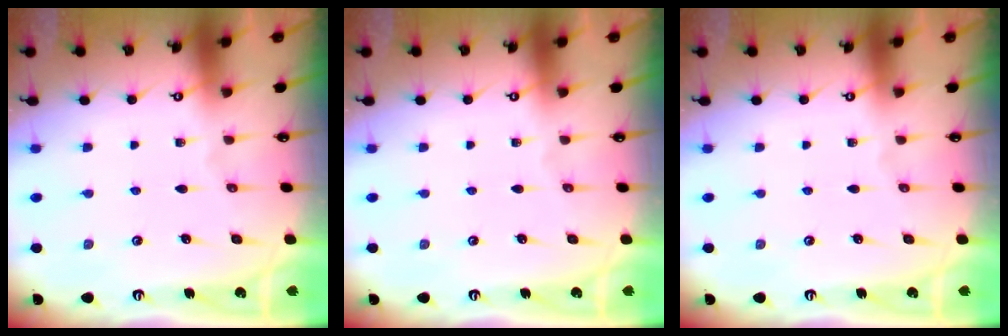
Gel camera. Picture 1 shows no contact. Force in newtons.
{"total": 0.0}
{"total": 0.0}